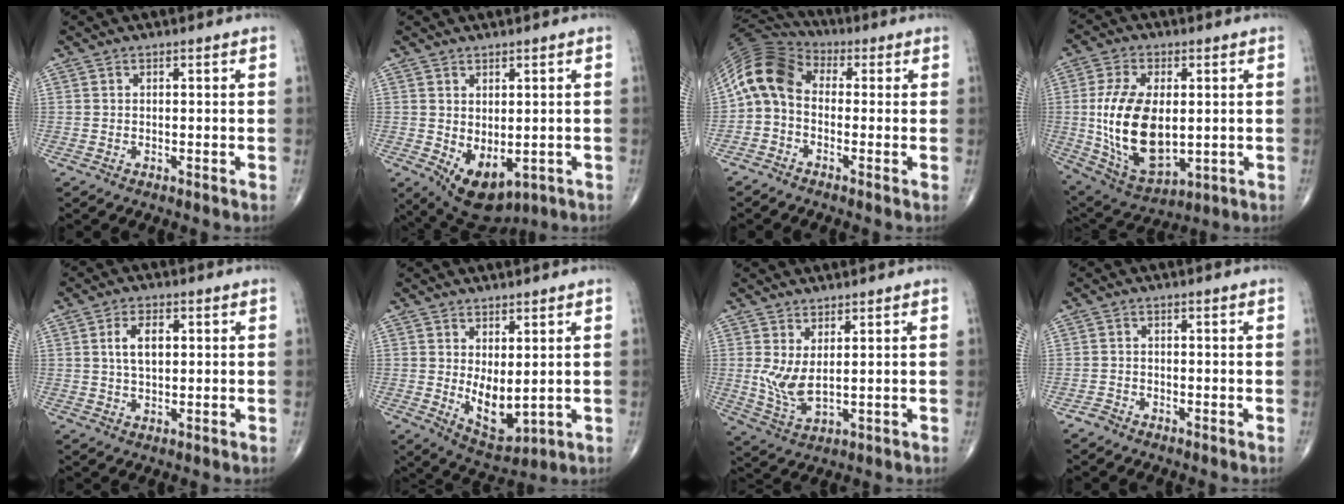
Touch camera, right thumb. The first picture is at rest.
{"total": 8.5, "force": [-1.7, 4.8, 6.8], "torque": [-0.092, -0.003, -0.001]}
{"total": 10.2, "force": [-0.2, 7.2, 7.2], "torque": [-0.135, 0.032, -0.026]}
{"total": 17.9, "force": [0.1, 9.8, 15.0], "torque": [-0.284, -0.013, 0.021]}
{"total": 5.5, "force": [1.2, 3.0, 4.4], "torque": [-0.079, 0.001, 0.020]}
{"total": 7.7, "force": [0.5, 3.8, 6.6], "torque": [-0.089, -0.022, 0.028]}
{"total": 6.1, "force": [1.3, 2.4, 5.5], "torque": [-0.120, -0.021, 0.037]}
{"total": 1.5, "force": [-1.2, 0.8, 0.1], "torque": [-0.005, 0.002, -0.027]}